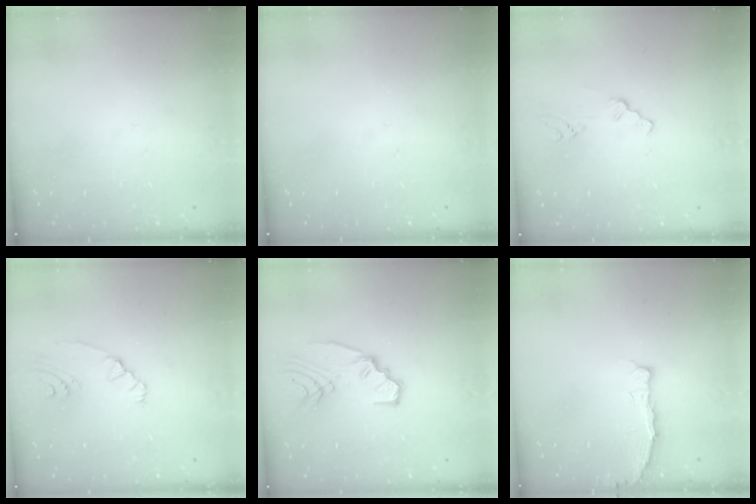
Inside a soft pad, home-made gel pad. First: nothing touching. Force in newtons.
{"total": 0.0}
{"total": 1.3, "press": 1.3, "slide": 0.2}
{"total": 5.4, "press": 2.2, "slide": 4.9}
{"total": 9.0, "press": 8.2, "slide": 3.7}
{"total": 2.9, "press": 2.9, "slide": 0.5}